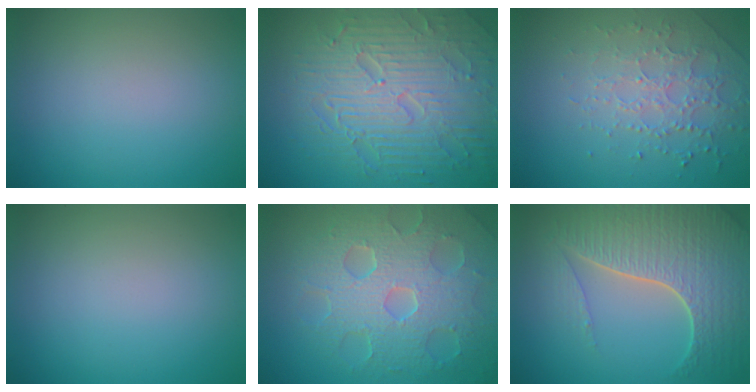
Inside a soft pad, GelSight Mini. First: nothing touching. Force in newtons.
{"total": 9.0, "press": 6.4, "slide": 6.4}
{"total": 2.6, "press": 2.4, "slide": 1.1}
{"total": 0.0}
{"total": 8.6, "press": 6.1, "slide": 6.1}
{"total": 7.1, "press": 5.2, "slide": 4.9}